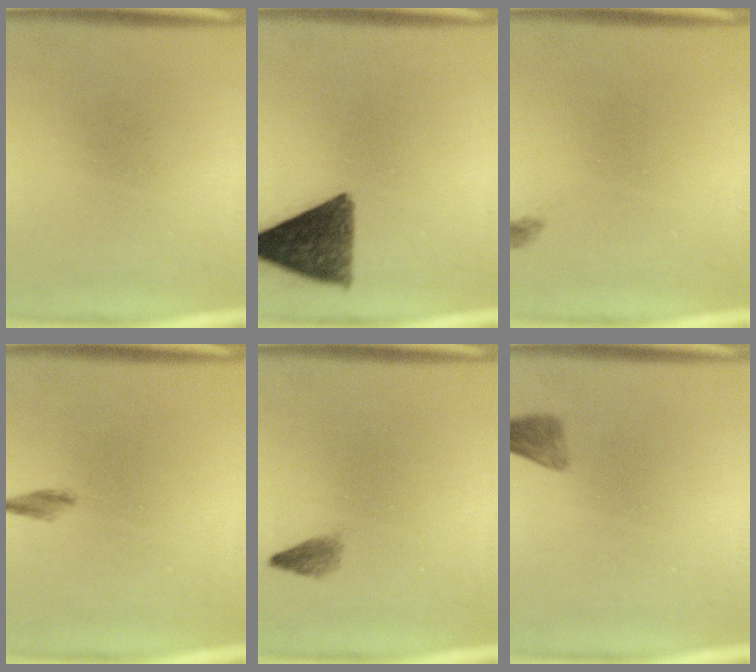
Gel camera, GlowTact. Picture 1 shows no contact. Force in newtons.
{"total": 10.7}
{"total": 0.7}
{"total": 1.3}
{"total": 1.4}
{"total": 2.1}